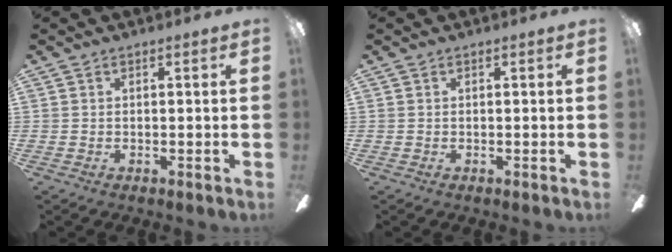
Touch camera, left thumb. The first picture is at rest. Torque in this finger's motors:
{"motor_torque": [0.01, 0.00, 0.20, -0.05, 0.00]}